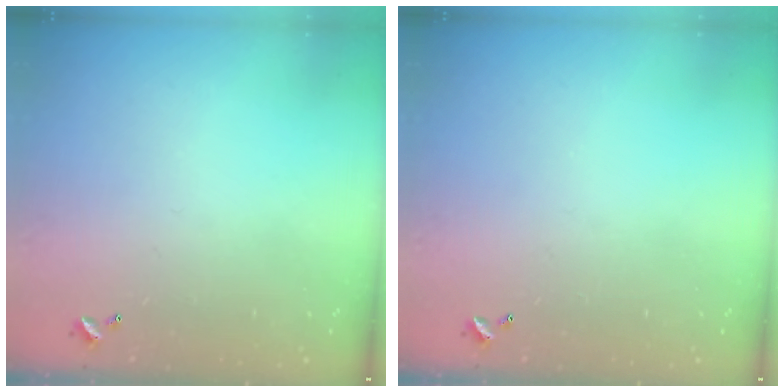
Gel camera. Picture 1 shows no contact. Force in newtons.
{"total": 0.0}